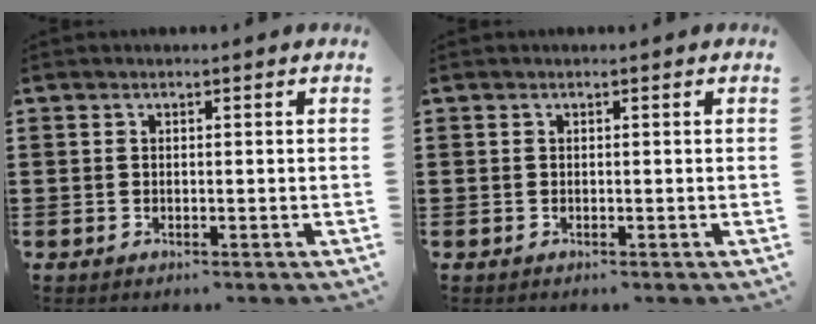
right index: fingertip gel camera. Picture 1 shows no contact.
{"total": 0.0}